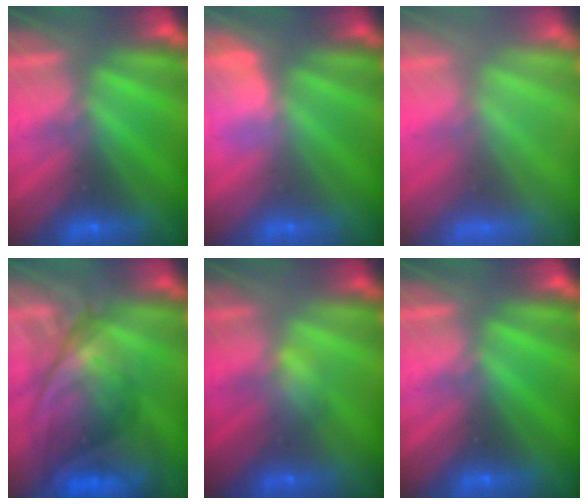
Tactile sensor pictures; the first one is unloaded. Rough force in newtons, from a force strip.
{"total": 2.9}
{"total": 8.0}
{"total": 8.8}
{"total": 2.6}
{"total": 0.0}